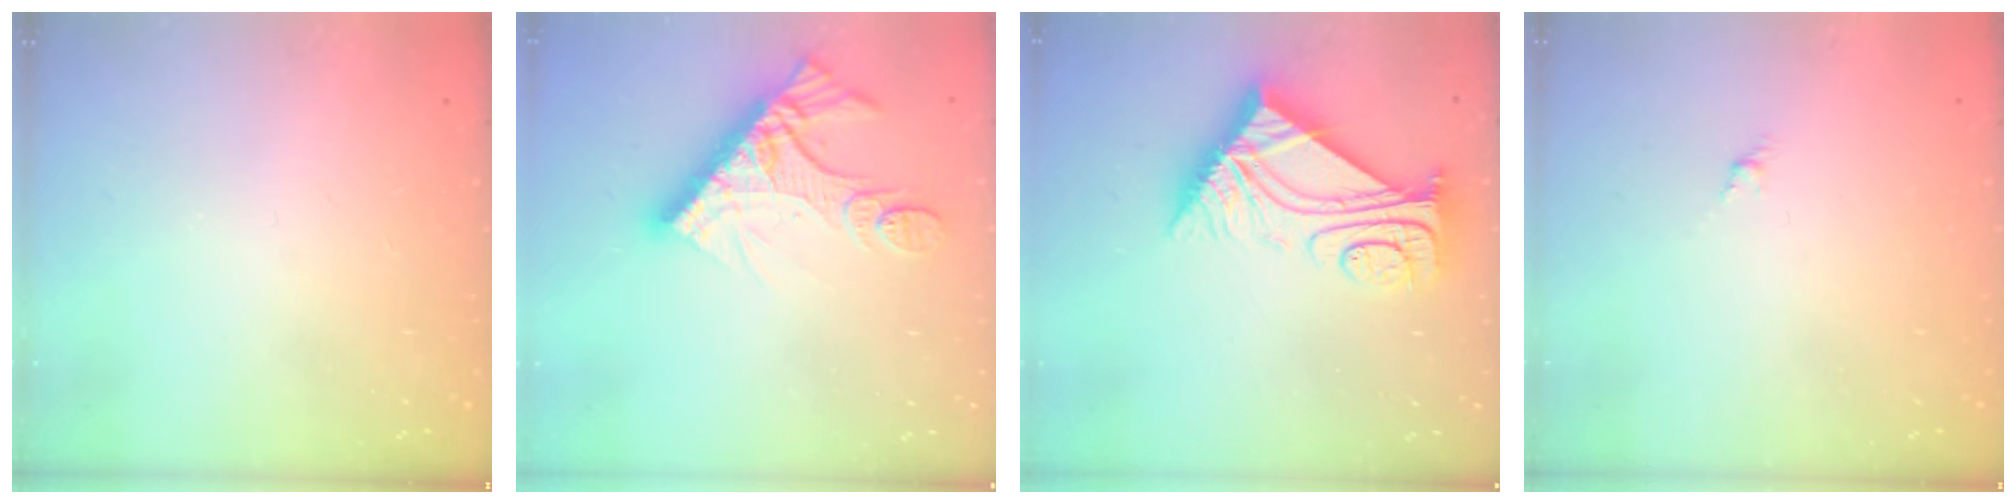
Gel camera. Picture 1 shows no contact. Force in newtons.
{"total": 15.5, "press": 15.4, "slide": 1.4}
{"total": 11.2, "press": 11.2, "slide": 1.0}
{"total": 1.1, "press": 1.0, "slide": 0.5}